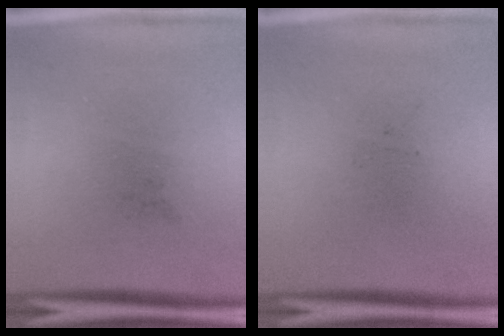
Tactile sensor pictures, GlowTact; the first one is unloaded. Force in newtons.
{"total": 0.0}